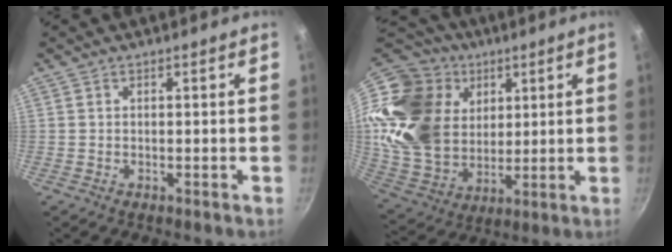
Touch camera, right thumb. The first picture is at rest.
{"total": 25.5, "force": [9.8, 19.5, 13.1], "torque": [-0.229, -0.011, 0.196]}